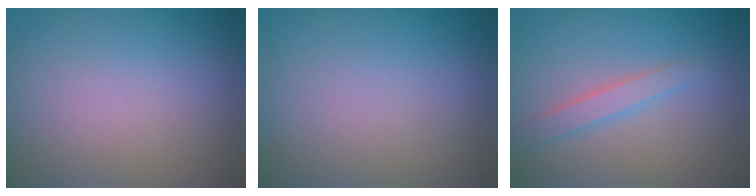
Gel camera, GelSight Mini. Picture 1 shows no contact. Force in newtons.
{"total": 0.0}
{"total": 1.8, "press": 1.8, "slide": 0.1}